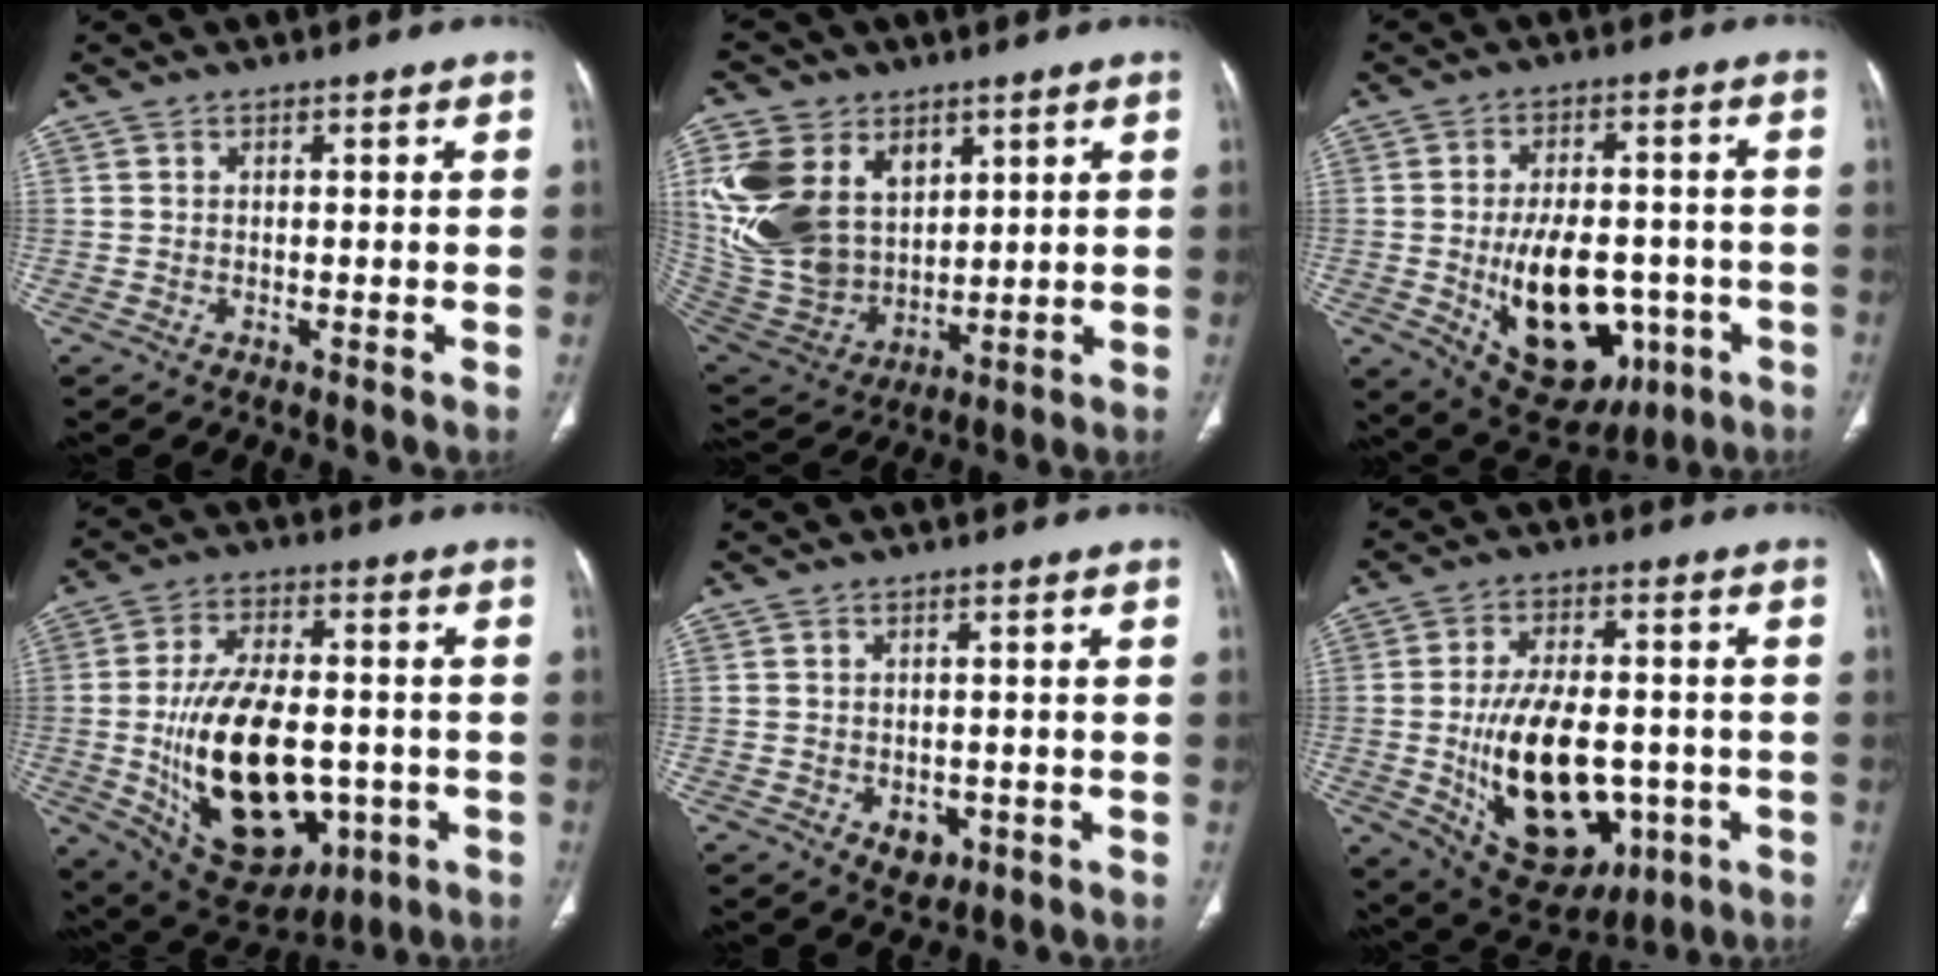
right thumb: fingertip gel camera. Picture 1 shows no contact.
{"total": 21.6, "force": [7.1, 15.6, 13.1], "torque": [-0.266, -0.018, 0.161]}
{"total": 18.7, "force": [-4.4, 11.2, 14.3], "torque": [-0.191, 0.012, -0.038]}
{"total": 24.5, "force": [-4.1, 14.1, 19.6], "torque": [-0.319, 0.008, -0.033]}
{"total": 3.7, "force": [-1.2, 2.7, 2.3], "torque": [-0.018, 0.003, -0.006]}
{"total": 21.1, "force": [-4.0, 12.2, 16.7], "torque": [-0.255, 0.009, -0.033]}